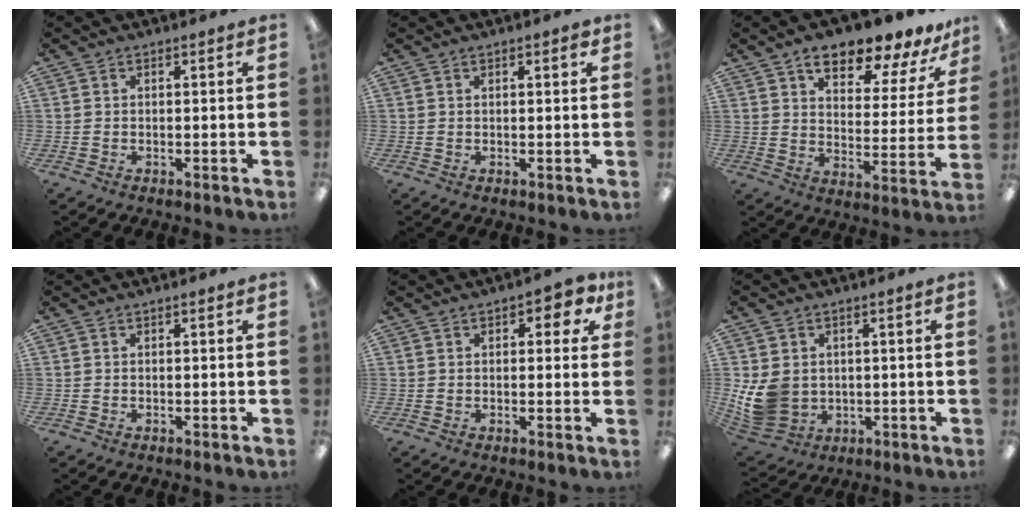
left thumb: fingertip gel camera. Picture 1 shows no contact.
{"total": 1.1, "force": [0.8, 0.4, 0.7], "torque": [-0.005, -0.002, 0.012]}
{"total": 12.0, "force": [9.4, 4.1, 6.2], "torque": [-0.079, -0.061, 0.159]}
{"total": 0.0}
{"total": 4.1, "force": [1.8, 2.3, 3.0], "torque": [-0.037, 0.000, 0.027]}
{"total": 10.2, "force": [0.3, 8.7, 5.3], "torque": [-0.124, 0.001, 0.011]}